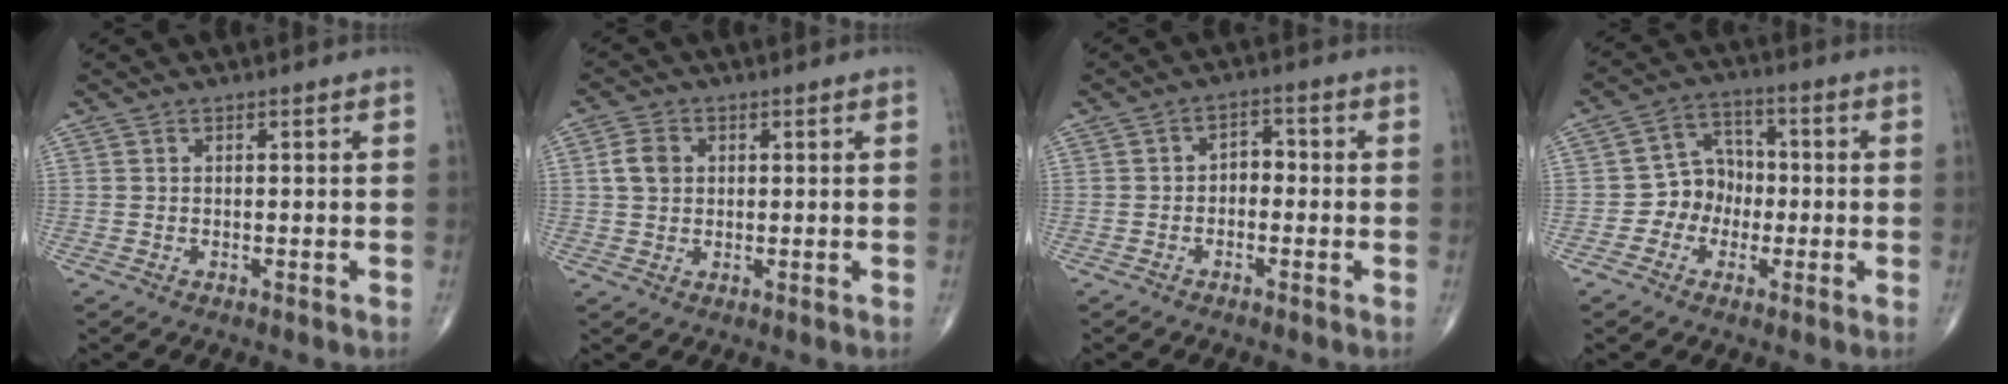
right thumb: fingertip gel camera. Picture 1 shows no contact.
{"total": 4.1, "force": [0.8, 3.2, 2.4], "torque": [-0.041, 0.003, 0.012]}
{"total": 3.2, "force": [-0.7, 2.2, 2.1], "torque": [-0.014, 0.016, -0.023]}
{"total": 7.2, "force": [-1.7, 6.2, 3.1], "torque": [-0.015, 0.029, -0.042]}